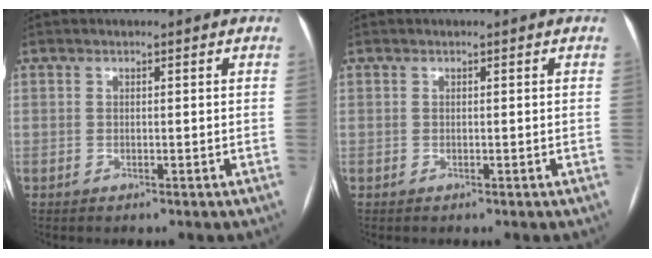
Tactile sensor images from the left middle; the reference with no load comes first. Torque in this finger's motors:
{"motor_torque": [0.01, 0.03, -0.01, 0.00]}